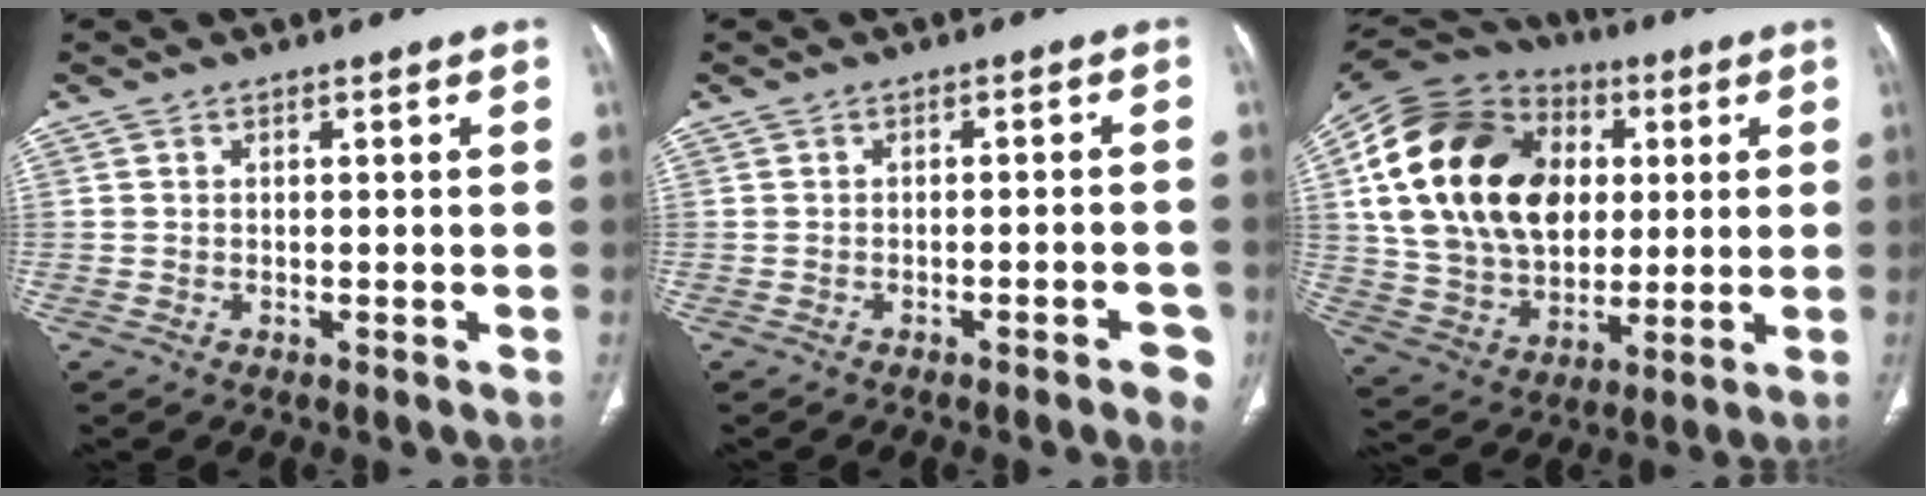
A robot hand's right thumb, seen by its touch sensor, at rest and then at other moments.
{"total": 4.6, "force": [-2.4, 0.9, 3.8], "torque": [-0.047, 0.010, -0.026]}
{"total": 28.5, "force": [5.5, 20.1, 19.4], "torque": [-0.355, 0.014, 0.102]}